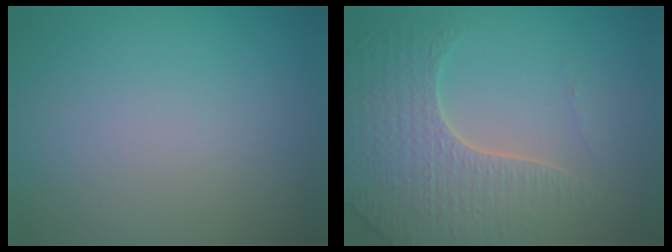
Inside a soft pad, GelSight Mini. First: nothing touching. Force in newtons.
{"total": 5.8, "press": 4.7, "slide": 3.3}